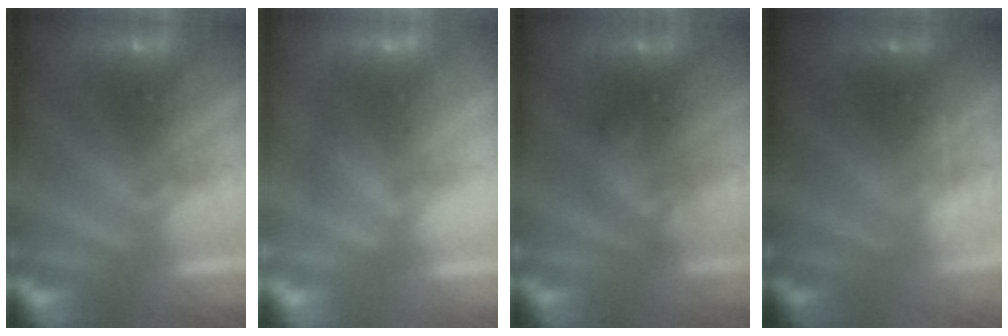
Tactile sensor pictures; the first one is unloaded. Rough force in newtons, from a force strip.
{"total": 2.7}
{"total": 2.4}
{"total": 1.6}